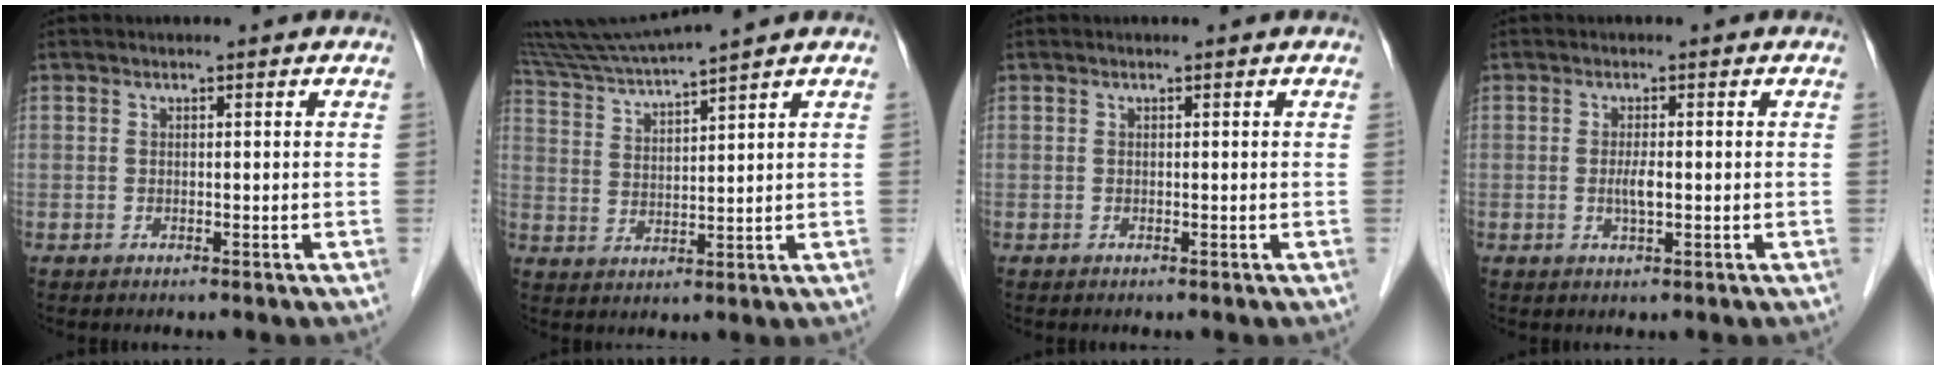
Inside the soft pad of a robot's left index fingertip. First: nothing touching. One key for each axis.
{"total": 8.4, "fx": 7.6, "fy": -2.2, "fz": 2.7, "tx": -0.059, "ty": 0.006, "tz": 0.151}
{"total": 0.0}
{"total": 1.8, "fx": -0.1, "fy": 0.3, "fz": 1.8, "tx": -0.038, "ty": -0.002, "tz": 0.000}